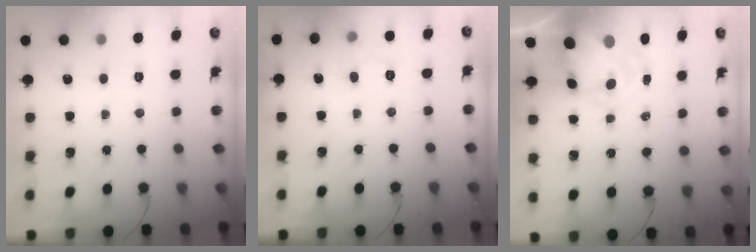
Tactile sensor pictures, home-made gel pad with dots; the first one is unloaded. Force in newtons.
{"total": 6.0, "press": 5.9, "slide": 1.3}
{"total": 7.3, "press": 7.0, "slide": 2.0}